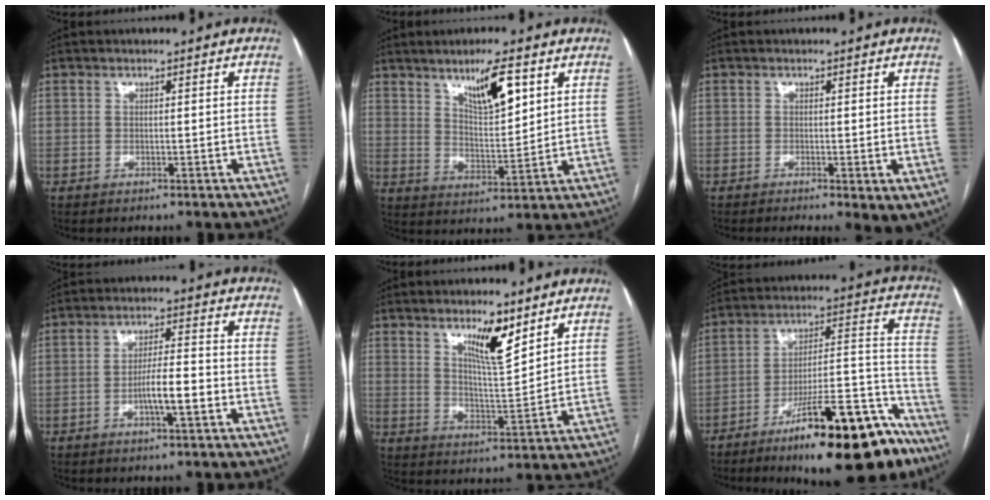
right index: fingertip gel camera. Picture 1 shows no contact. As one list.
[{"total": 8.6, "force": [4.7, 1.7, 7.0], "torque": [-0.124, -0.003, 0.086]}, {"total": 3.7, "force": [-1.4, 0.9, 3.3], "torque": [-0.041, -0.011, -0.019]}, {"total": 5.8, "force": [-2.2, 0.8, 5.4], "torque": [-0.101, 0.006, -0.036]}, {"total": 7.6, "force": [4.9, 1.2, 5.7], "torque": [-0.100, -0.010, 0.086]}, {"total": 24.1, "force": [-17.2, 4.9, 16.2], "torque": [-0.159, 0.045, -0.261]}]